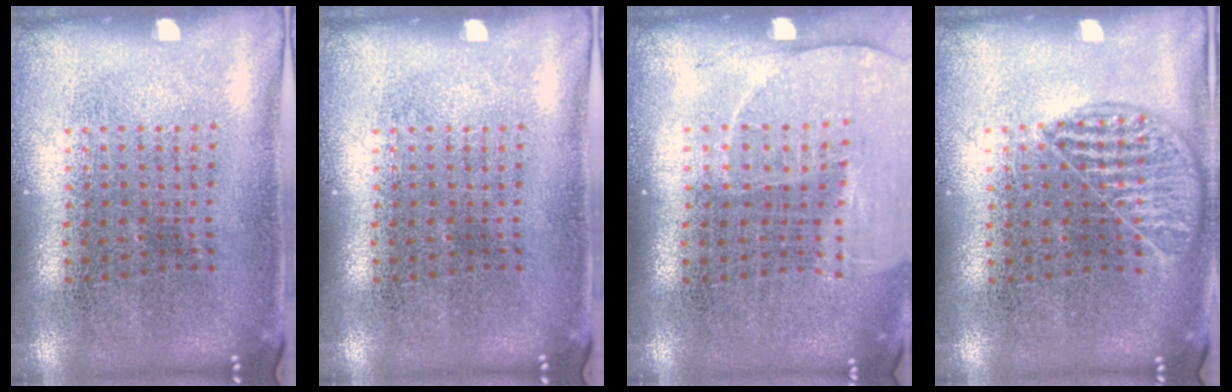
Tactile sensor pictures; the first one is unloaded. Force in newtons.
{"total": 0.0}
{"total": 1.3, "press": 1.3, "slide": 0.4}
{"total": 1.1, "press": 1.0, "slide": 0.4}